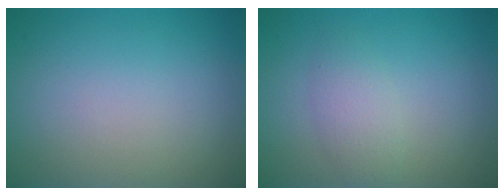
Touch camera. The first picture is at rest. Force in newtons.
{"total": 2.2, "press": 2.2, "slide": 0.0}